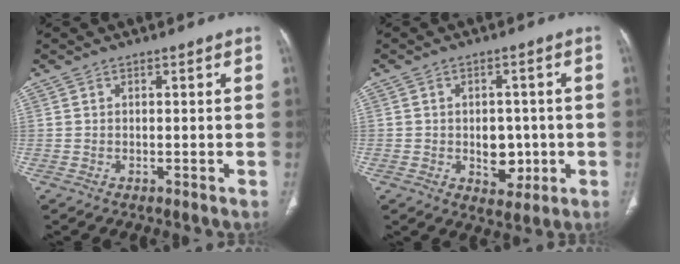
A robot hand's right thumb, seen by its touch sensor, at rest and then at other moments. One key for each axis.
{"total": 6.5, "fx": -1.0, "fy": 4.8, "fz": 4.3, "tx": -0.024, "ty": 0.003, "tz": -0.003}